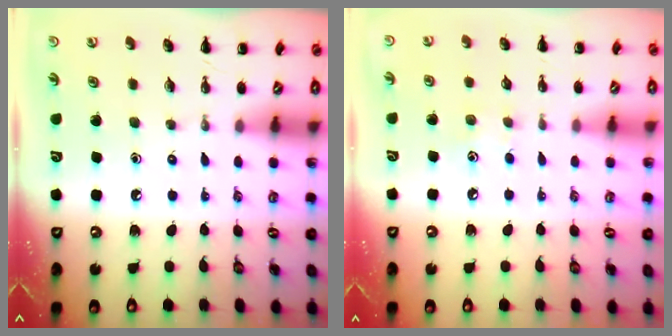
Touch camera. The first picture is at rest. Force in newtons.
{"total": 5.2, "press": 5.1, "slide": 0.9}